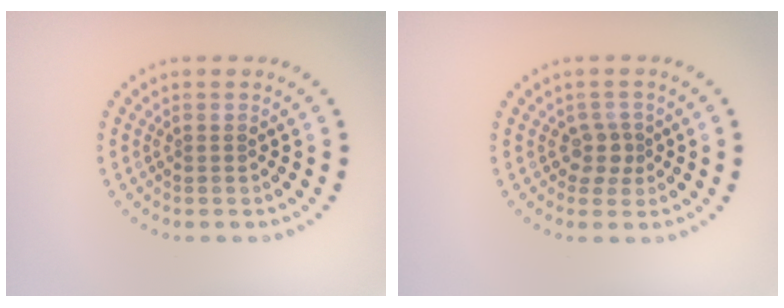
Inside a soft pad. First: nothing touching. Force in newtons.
{"total": 1.8, "press": 1.4, "slide": 1.1}